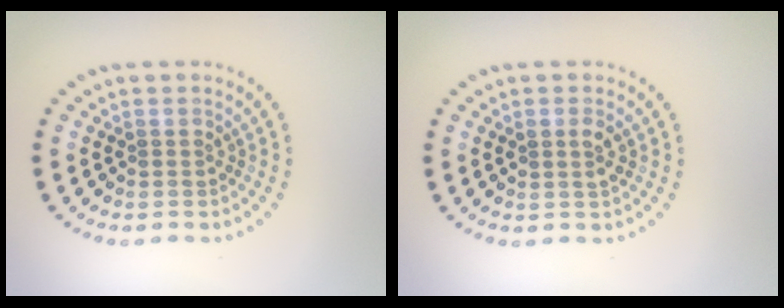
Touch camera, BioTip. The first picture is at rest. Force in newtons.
{"total": 1.3, "press": 1.3, "slide": 0.1}